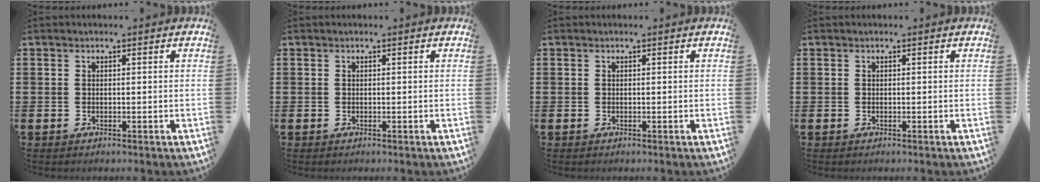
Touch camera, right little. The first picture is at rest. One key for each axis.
{"total": 0.0}
{"total": 0.0}
{"total": 0.0}